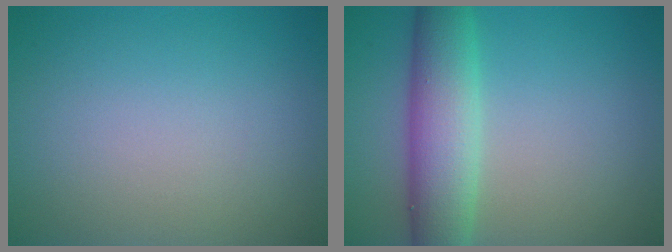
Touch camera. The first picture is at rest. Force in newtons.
{"total": 6.1, "press": 6.1, "slide": 0.6}